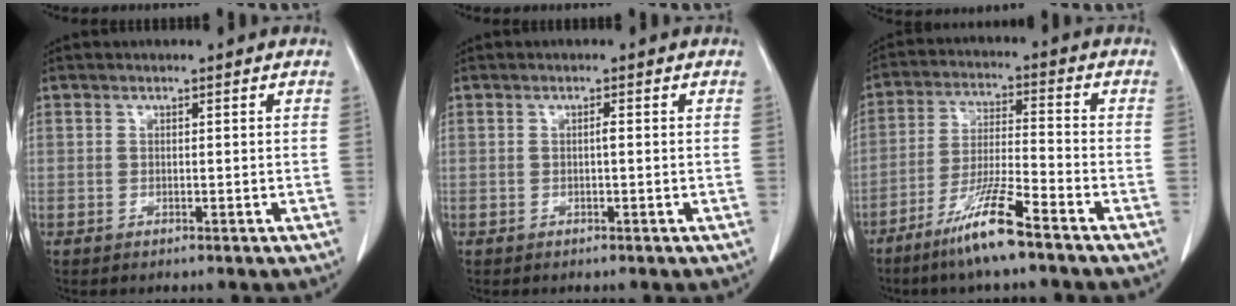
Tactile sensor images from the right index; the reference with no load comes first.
{"total": 0.6, "force": [-0.1, 0.0, 0.6], "torque": [-0.010, 0.001, -0.001]}
{"total": 9.6, "force": [-6.7, -0.2, 6.9], "torque": [-0.135, -0.023, -0.131]}